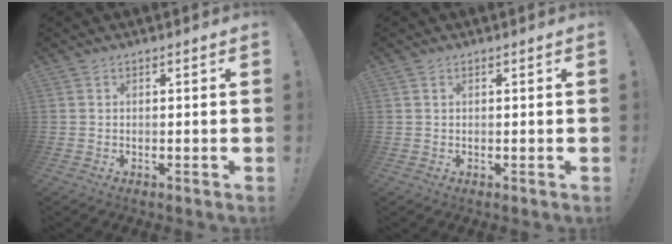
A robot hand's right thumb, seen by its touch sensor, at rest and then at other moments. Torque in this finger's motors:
{"motor_torque": [-0.73, 0.03, 0.02, 0.78, -0.22]}